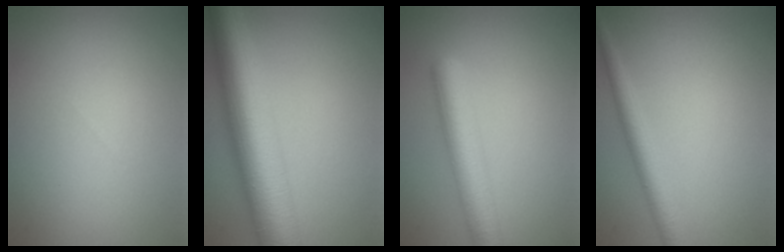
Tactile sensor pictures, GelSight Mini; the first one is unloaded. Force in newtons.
{"total": 11.0, "press": 11.0, "slide": 0.2}
{"total": 5.0, "press": 5.0, "slide": 0.2}
{"total": 2.6, "press": 2.6, "slide": 0.1}